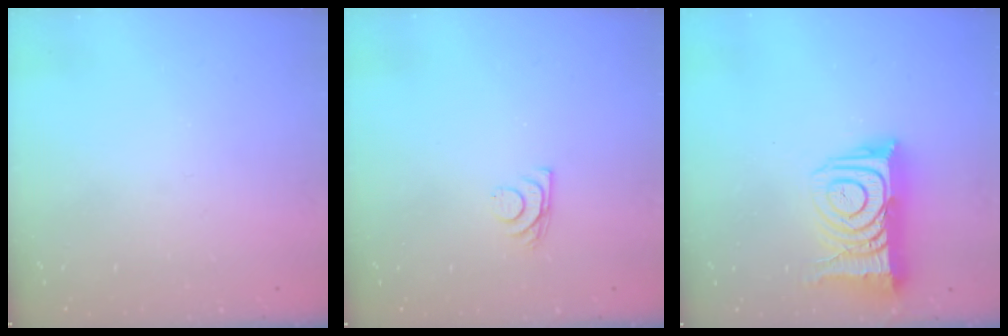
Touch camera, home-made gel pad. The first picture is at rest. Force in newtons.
{"total": 7.2, "press": 7.2, "slide": 0.6}
{"total": 15.7, "press": 15.6, "slide": 1.2}